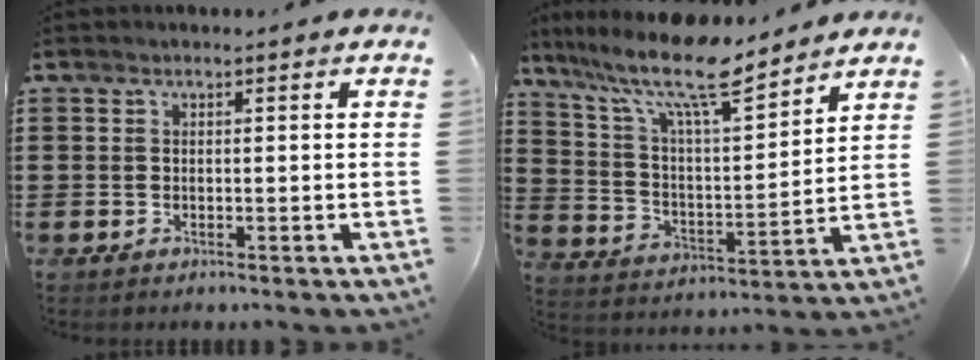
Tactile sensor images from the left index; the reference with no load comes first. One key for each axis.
{"total": 13.0, "fx": 10.5, "fy": 2.4, "fz": 7.4, "tx": -0.172, "ty": -0.058, "tz": 0.178}